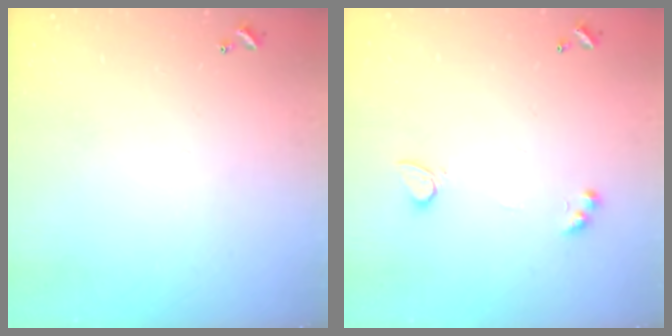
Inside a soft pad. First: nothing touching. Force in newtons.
{"total": 2.9, "press": 2.6, "slide": 1.3}